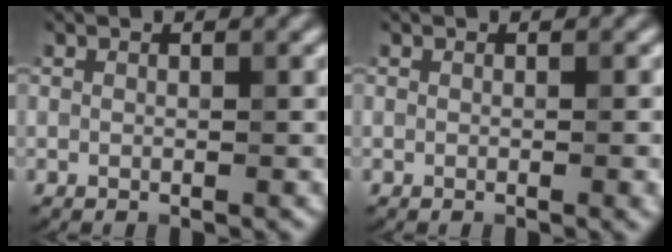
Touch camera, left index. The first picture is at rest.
{"total": 0.9, "force": [-0.2, 0.1, 0.9], "torque": [-0.009, -0.001, -0.002]}